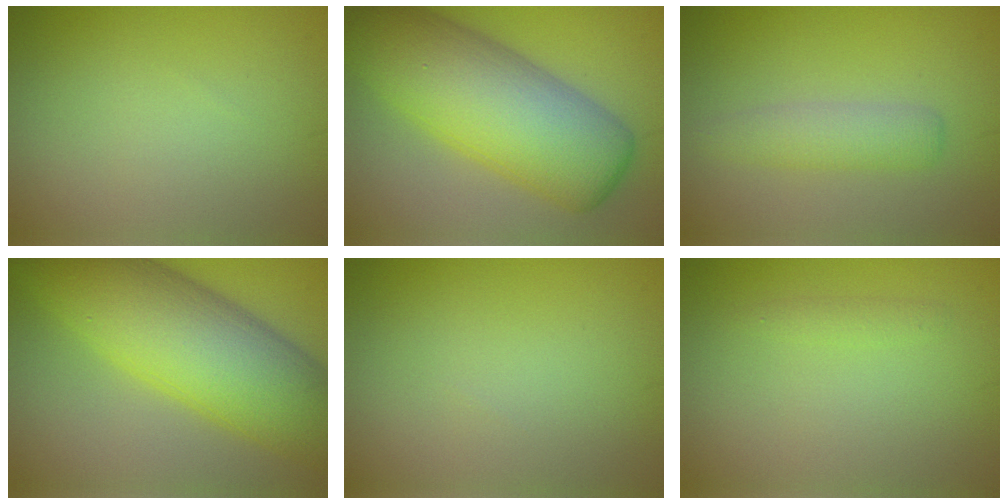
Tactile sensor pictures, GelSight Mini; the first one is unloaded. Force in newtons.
{"total": 11.7, "press": 11.7, "slide": 0.1}
{"total": 2.5, "press": 2.5, "slide": 0.0}
{"total": 12.2, "press": 12.2, "slide": 0.1}
{"total": 0.0}
{"total": 0.8, "press": 0.8, "slide": 0.1}